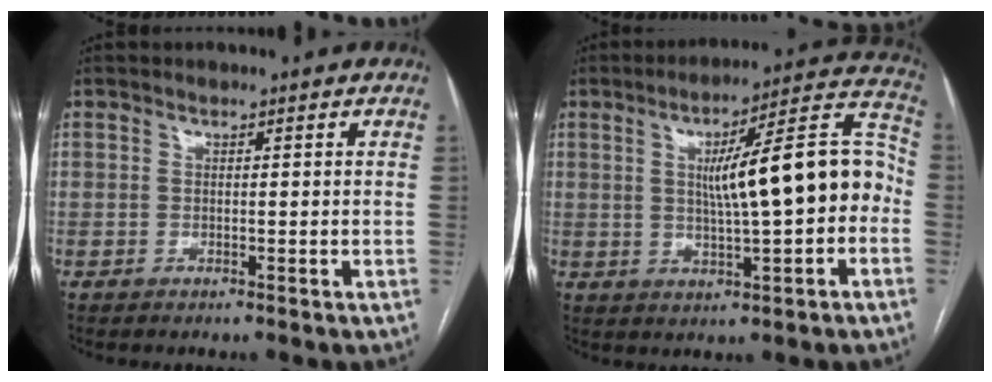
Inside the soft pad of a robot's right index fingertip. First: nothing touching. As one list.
[{"total": 15.0, "force": [-0.3, 2.4, 14.8], "torque": [-0.210, 0.040, -0.003]}]